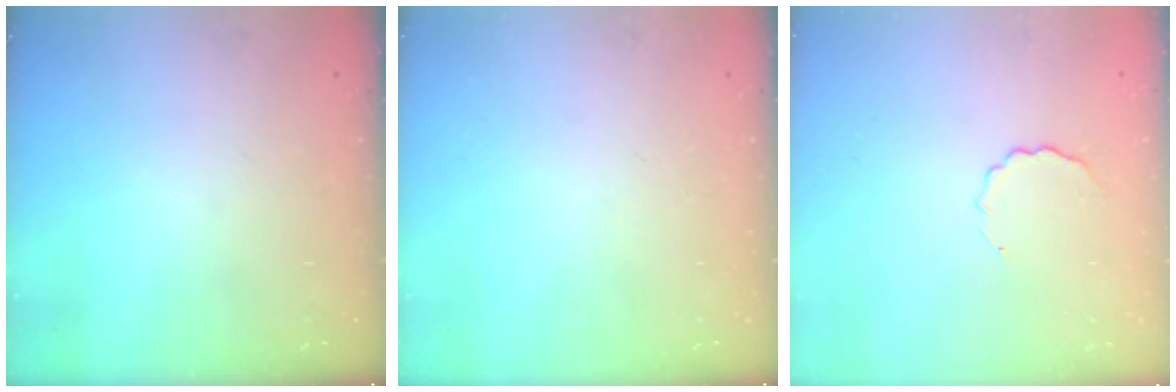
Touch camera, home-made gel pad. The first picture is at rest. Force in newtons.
{"total": 0.0}
{"total": 3.9, "press": 3.8, "slide": 0.9}